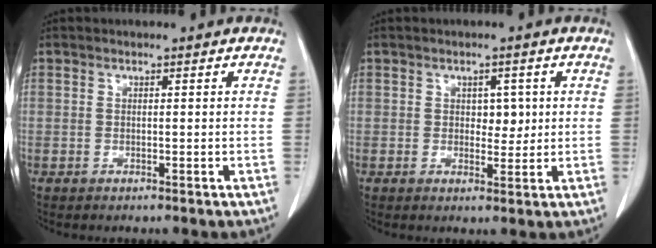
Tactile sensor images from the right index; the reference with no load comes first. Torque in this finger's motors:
{"motor_torque": [-0.06, -0.02, 0.01, -0.01]}